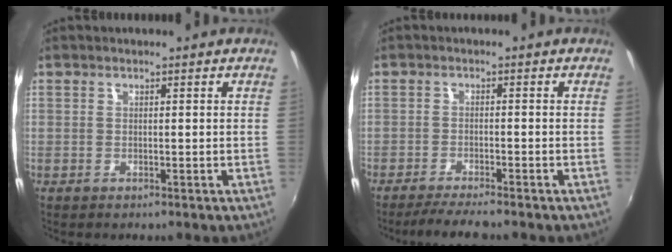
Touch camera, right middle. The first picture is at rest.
{"total": 5.2, "force": [-4.6, -0.1, 2.4], "torque": [-0.062, -0.011, -0.079]}